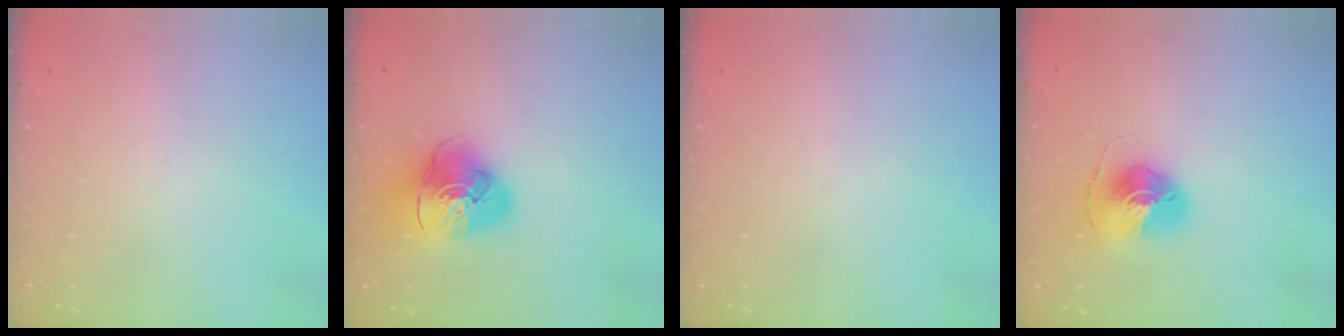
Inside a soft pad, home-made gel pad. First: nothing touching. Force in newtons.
{"total": 12.8, "press": 12.6, "slide": 1.9}
{"total": 0.0}
{"total": 8.1, "press": 8.1, "slide": 0.1}